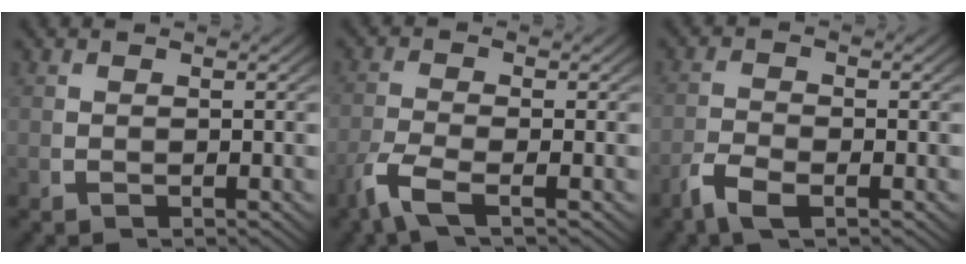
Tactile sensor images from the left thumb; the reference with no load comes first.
{"total": 3.7, "force": [-1.9, 1.1, 3.0], "torque": [-0.080, -0.013, -0.033]}
{"total": 2.7, "force": [-1.7, 1.1, 1.8], "torque": [-0.047, -0.010, -0.033]}